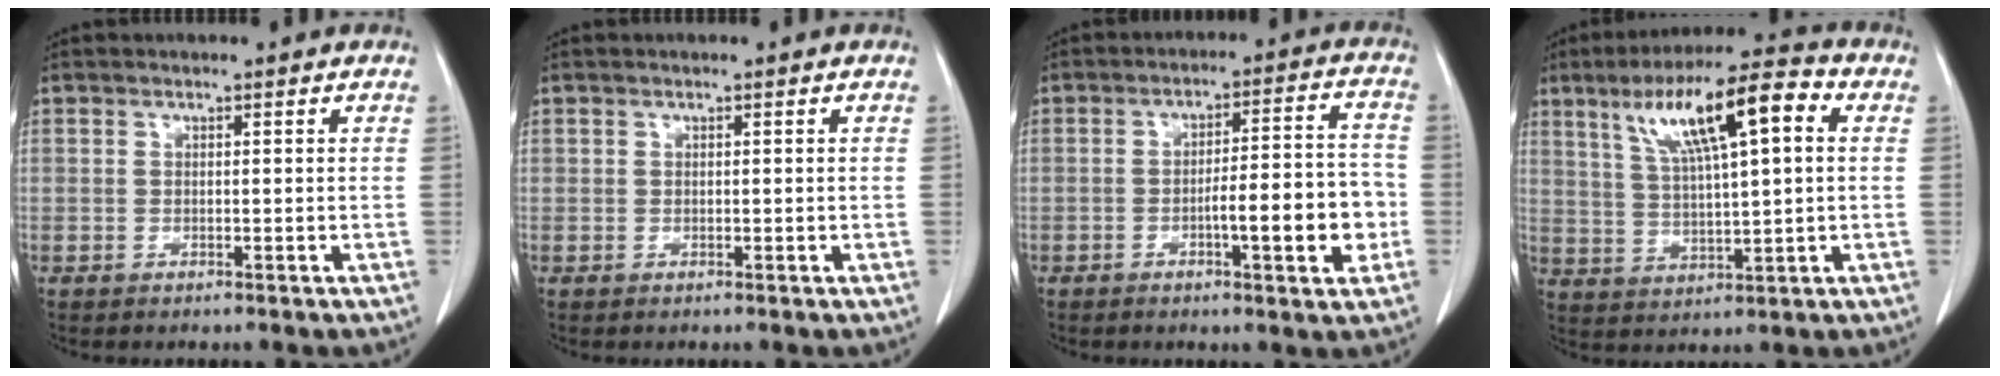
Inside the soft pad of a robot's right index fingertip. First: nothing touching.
{"total": 0.6, "force": [0.1, 0.5, 0.3], "torque": [-0.010, 0.008, 0.005]}
{"total": 11.3, "force": [-3.0, 2.3, 10.6], "torque": [-0.154, 0.021, -0.038]}
{"total": 15.0, "force": [5.4, 3.3, 13.6], "torque": [-0.236, 0.034, 0.093]}